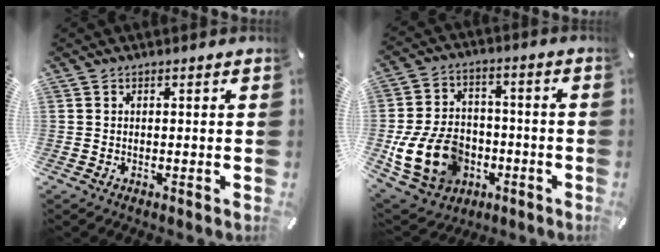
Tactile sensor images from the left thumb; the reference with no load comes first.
{"total": 15.6, "force": [-4.9, 12.1, 8.6], "torque": [-0.177, 0.029, -0.083]}